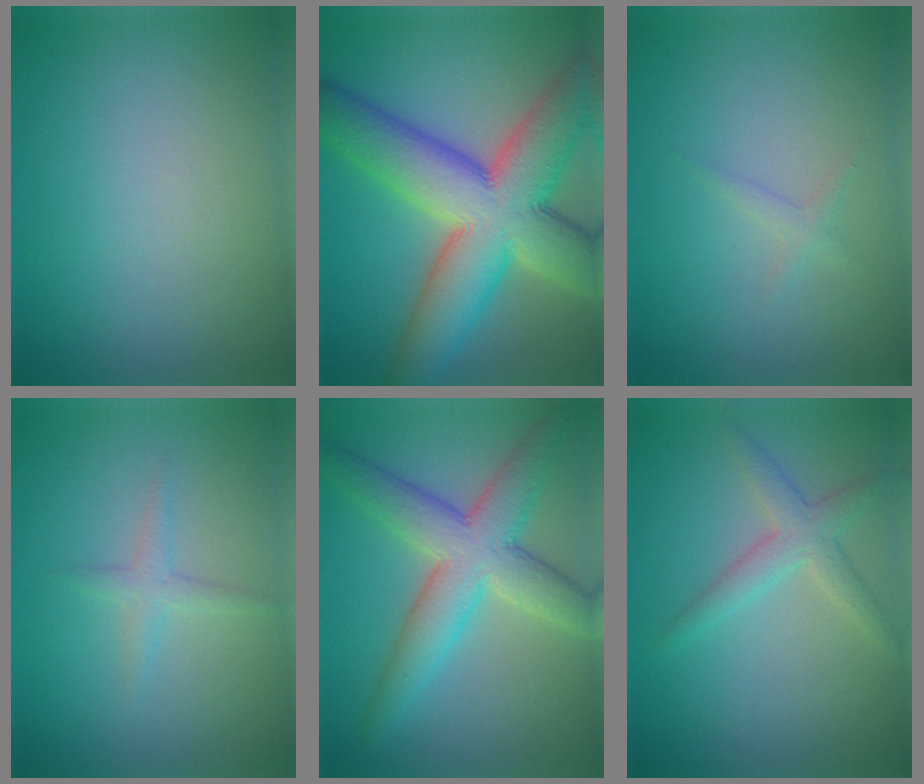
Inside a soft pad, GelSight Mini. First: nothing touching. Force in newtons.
{"total": 14.3, "press": 14.2, "slide": 0.6}
{"total": 0.9, "press": 0.9, "slide": 0.0}
{"total": 1.4, "press": 1.4, "slide": 0.0}
{"total": 7.5, "press": 7.5, "slide": 0.3}
{"total": 2.7, "press": 2.7, "slide": 0.0}